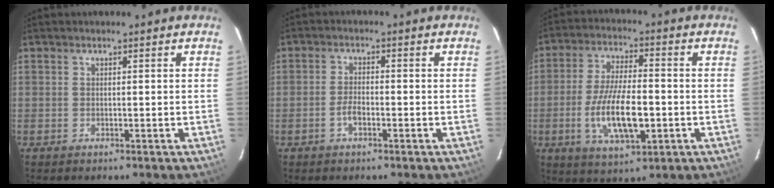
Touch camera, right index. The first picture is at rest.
{"total": 3.2, "force": [-1.4, 1.4, 2.5], "torque": [-0.055, 0.003, -0.026]}
{"total": 12.5, "force": [-3.1, 4.5, 11.2], "torque": [-0.223, -0.008, -0.052]}